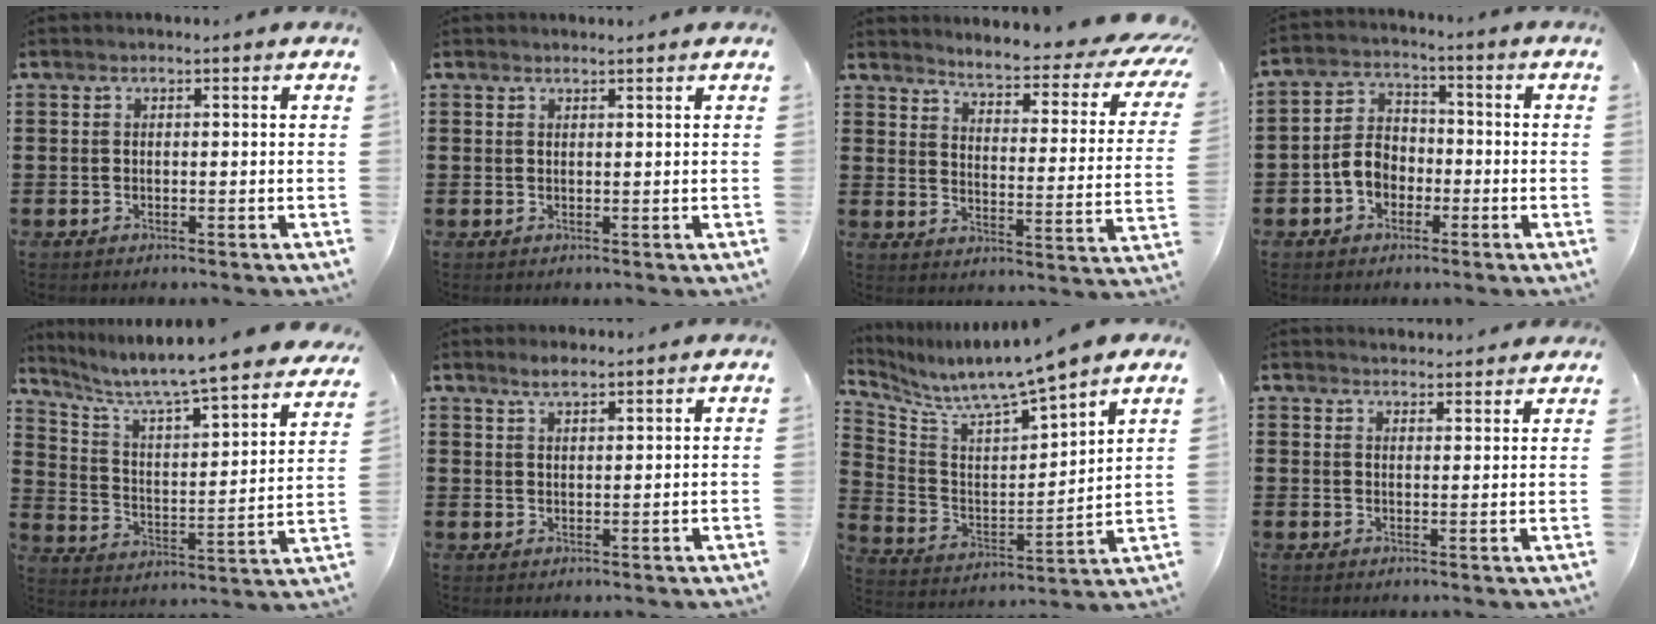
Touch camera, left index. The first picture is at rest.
{"total": 0.8, "force": [0.8, 0.1, 0.1], "torque": [-0.005, -0.001, 0.015]}
{"total": 3.6, "force": [3.2, 0.0, 1.6], "torque": [-0.044, -0.035, 0.043]}
{"total": 5.3, "force": [-2.3, 4.1, 2.6], "torque": [-0.068, 0.012, -0.049]}
{"total": 6.1, "force": [5.4, 0.1, 2.7], "torque": [-0.080, -0.052, 0.084]}
{"total": 2.3, "force": [2.0, 0.6, 1.1], "torque": [-0.025, 0.004, 0.037]}
{"total": 7.0, "force": [6.6, 0.1, 2.3], "torque": [-0.079, -0.057, 0.107]}
{"total": 2.2, "force": [2.2, 0.3, -0.2], "torque": [-0.003, -0.002, 0.042]}